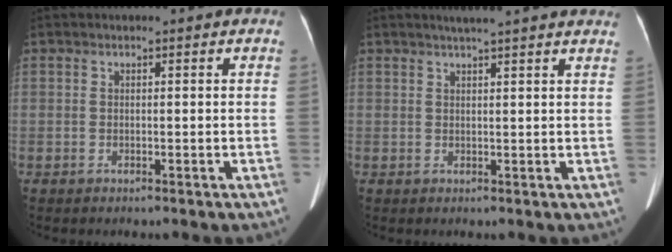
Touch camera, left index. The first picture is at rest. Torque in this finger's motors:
{"motor_torque": [0.03, -0.12, -0.06, 0.02]}